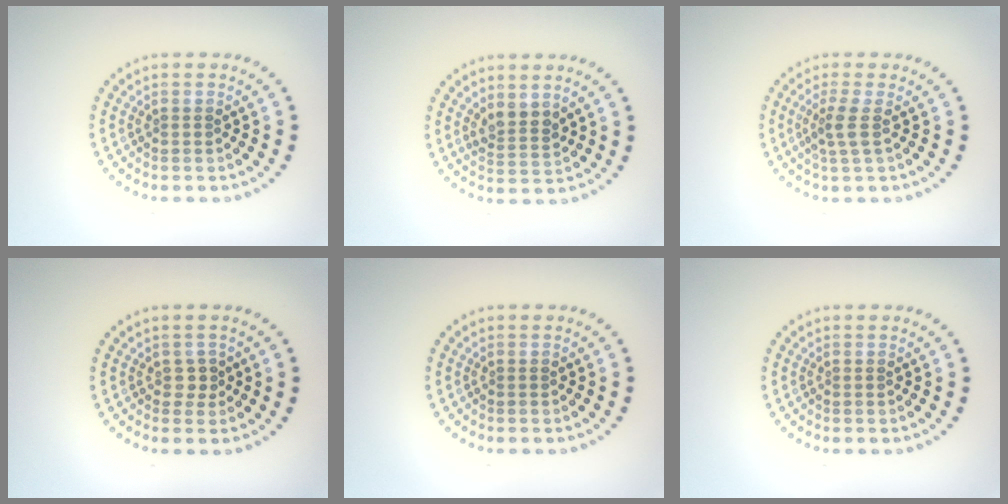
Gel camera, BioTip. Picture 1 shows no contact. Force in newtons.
{"total": 2.2, "press": 1.9, "slide": 1.1}
{"total": 2.0, "press": 1.5, "slide": 1.3}
{"total": 0.9, "press": 0.8, "slide": 0.4}
{"total": 0.0}
{"total": 0.0}